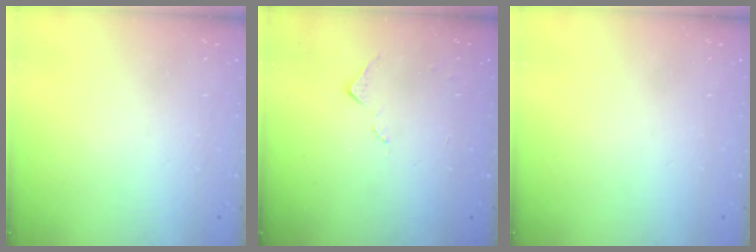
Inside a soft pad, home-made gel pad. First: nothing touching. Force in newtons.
{"total": 5.5, "press": 5.5, "slide": 0.8}
{"total": 0.0}